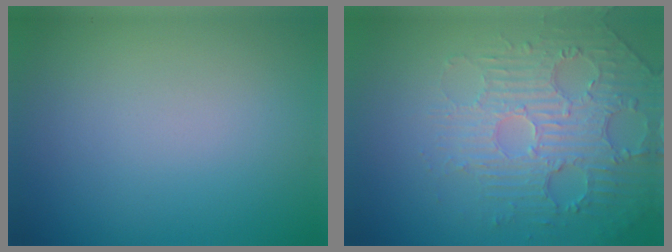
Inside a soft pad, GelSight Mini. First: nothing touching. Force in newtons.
{"total": 5.0, "press": 3.7, "slide": 3.3}